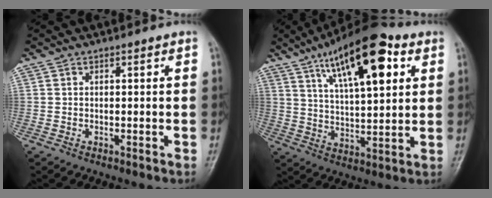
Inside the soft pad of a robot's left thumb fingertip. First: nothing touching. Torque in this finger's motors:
{"motor_torque": [0.76, 0.72, 1.95, -0.82, 0.25]}